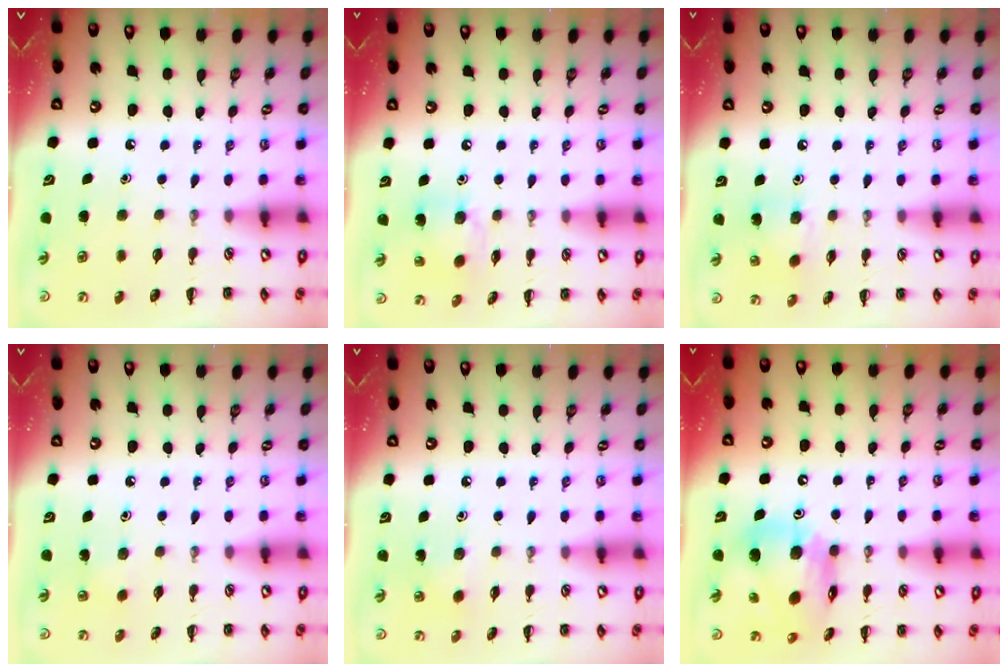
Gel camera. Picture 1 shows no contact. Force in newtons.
{"total": 7.2, "press": 7.2, "slide": 0.5}
{"total": 5.2, "press": 5.1, "slide": 0.6}
{"total": 1.4, "press": 1.3, "slide": 0.5}
{"total": 2.5, "press": 2.4, "slide": 0.8}
{"total": 15.1, "press": 14.7, "slide": 3.6}